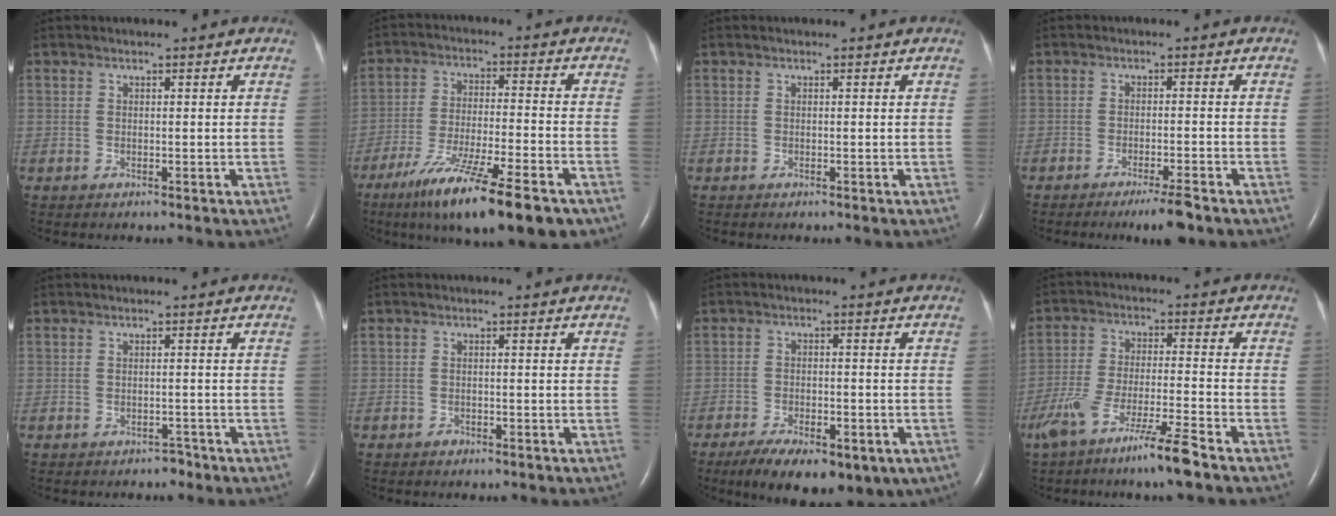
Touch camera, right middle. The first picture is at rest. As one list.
[{"total": 16.8, "force": [-11.0, 2.1, 12.5], "torque": [-0.189, -0.039, -0.183]}, {"total": 0.0}, {"total": 4.2, "force": [-3.1, 0.0, 2.8], "torque": [-0.045, -0.008, -0.051]}, {"total": 1.1, "force": [-0.9, 0.6, 0.1], "torque": [-0.002, 0.001, -0.014]}, {"total": 0.8, "force": [-0.6, 0.5, 0.1], "torque": [-0.003, 0.001, -0.011]}, {"total": 13.6, "force": [-8.3, 5.8, 9.1], "torque": [-0.140, -0.009, -0.118]}, {"total": 9.9, "force": [-7.0, -0.3, 7.0], "torque": [-0.142, -0.024, -0.134]}]